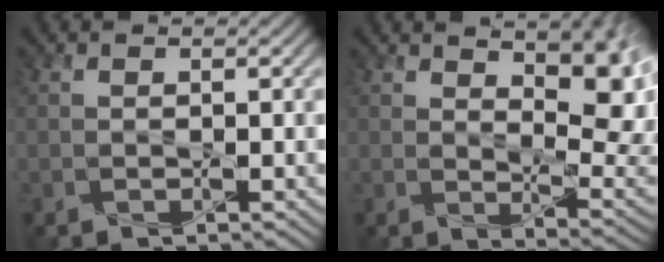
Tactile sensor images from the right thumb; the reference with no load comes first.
{"total": 11.0, "force": [4.6, 5.0, 8.6], "torque": [-0.119, -0.004, 0.071]}